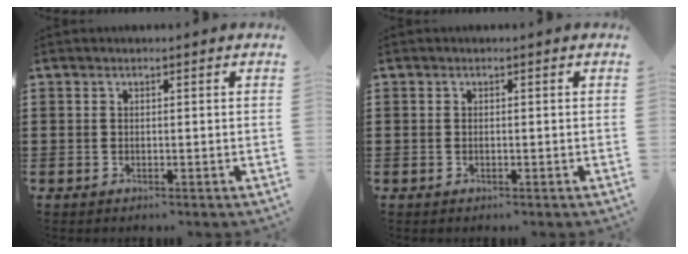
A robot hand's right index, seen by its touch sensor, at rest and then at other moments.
{"total": 0.0}